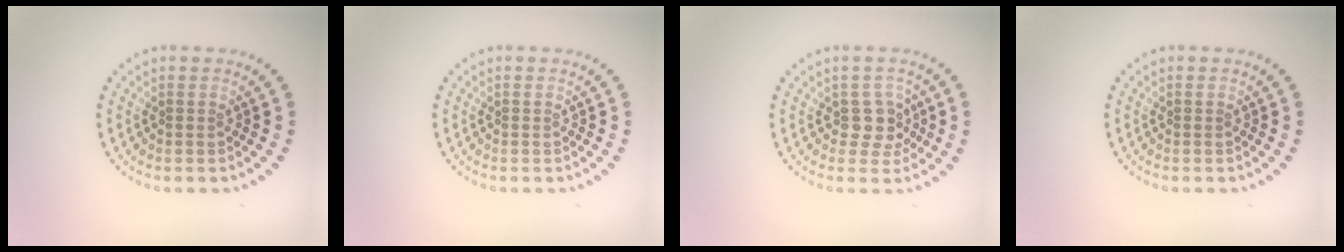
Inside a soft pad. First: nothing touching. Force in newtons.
{"total": 0.0}
{"total": 2.4, "press": 2.0, "slide": 1.2}
{"total": 0.0}